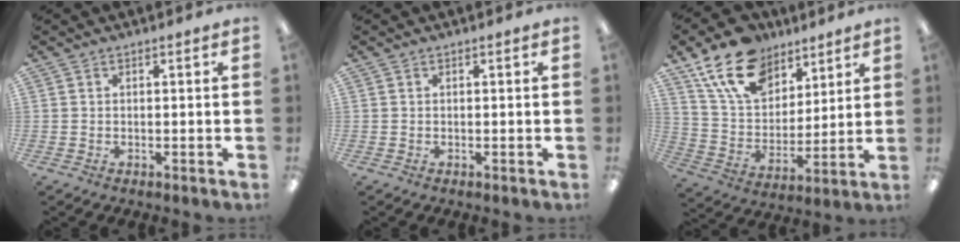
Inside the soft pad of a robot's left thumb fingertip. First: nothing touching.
{"total": 0.0}
{"total": 17.8, "force": [11.8, 10.6, 8.0], "torque": [-0.150, -0.052, 0.221]}